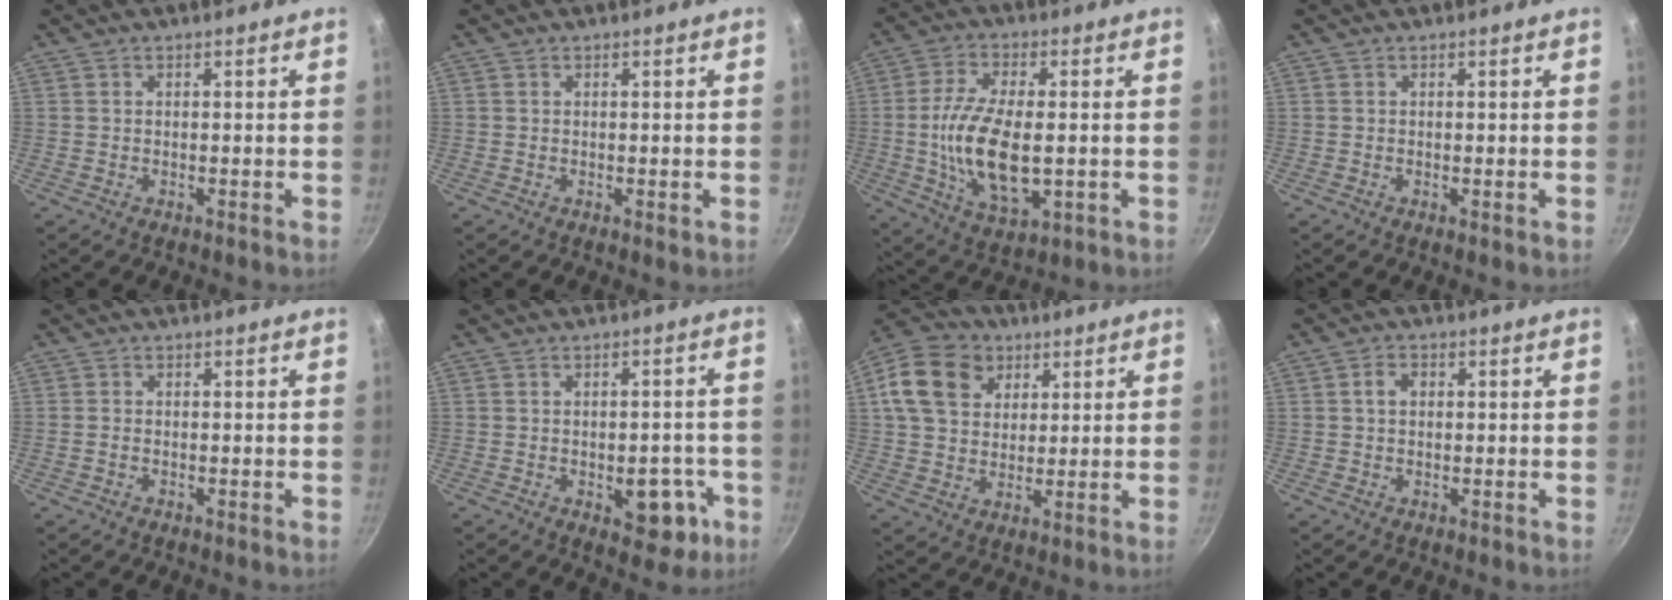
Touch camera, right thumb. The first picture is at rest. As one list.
[{"total": 0.6, "force": [0.2, 0.5, 0.3], "torque": [-0.004, 0.000, 0.002]}, {"total": 14.9, "force": [-1.1, 7.1, 13.1], "torque": [-0.248, -0.005, -0.020]}, {"total": 0.0}, {"total": 0.7, "force": [-0.3, 0.5, 0.4], "torque": [-0.008, 0.003, -0.007]}, {"total": 8.4, "force": [-2.8, 4.9, 6.3], "torque": [-0.044, 0.017, -0.028]}, {"total": 15.9, "force": [5.7, 12.4, 8.2], "torque": [-0.147, 0.014, 0.094]}, {"total": 2.5, "force": [0.4, 1.9, 1.6], "torque": [-0.020, 0.005, 0.005]}]